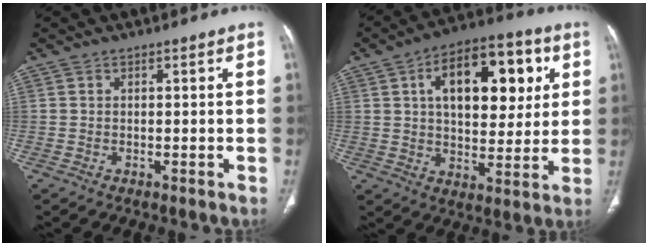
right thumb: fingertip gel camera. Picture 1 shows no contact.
{"total": 19.6, "force": [5.6, 10.7, 15.4], "torque": [-0.185, 0.006, 0.081]}